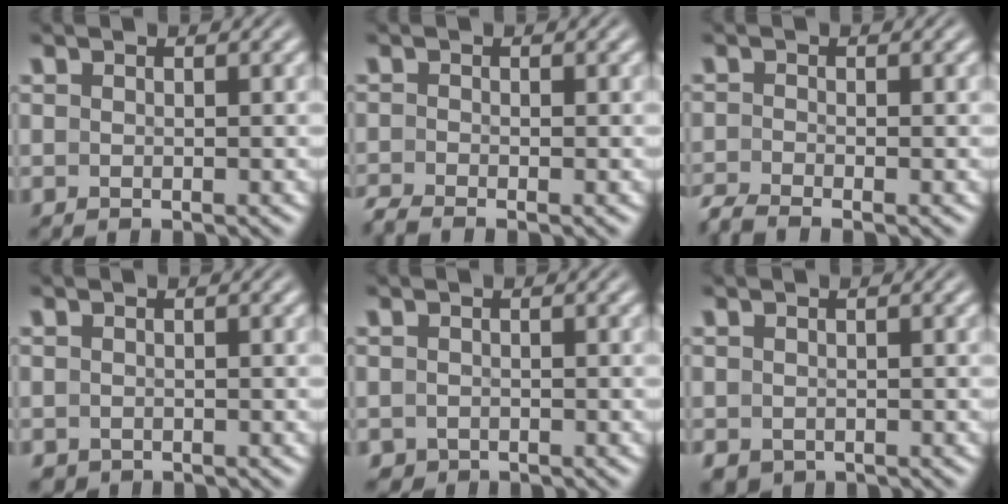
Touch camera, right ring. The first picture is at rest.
{"total": 2.0, "force": [-1.8, 0.7, 0.7], "torque": [-0.011, -0.003, -0.031]}
{"total": 2.6, "force": [-2.3, 0.9, 0.9], "torque": [-0.014, -0.005, -0.039]}
{"total": 2.0, "force": [-1.3, 1.4, 0.3], "torque": [-0.018, -0.019, -0.015]}
{"total": 2.4, "force": [-1.7, 1.8, 0.2], "torque": [-0.016, -0.022, -0.019]}
{"total": 2.8, "force": [-1.8, 1.9, 0.8], "torque": [-0.028, -0.023, -0.019]}